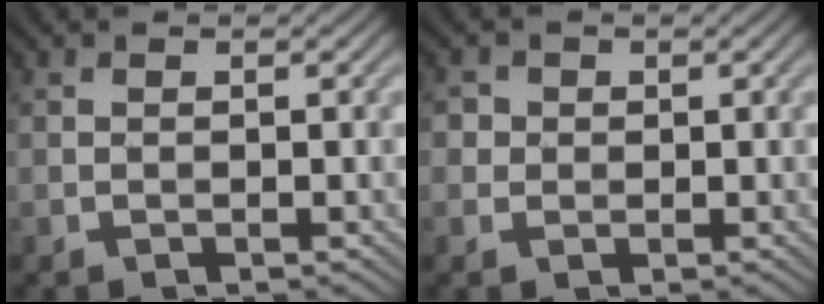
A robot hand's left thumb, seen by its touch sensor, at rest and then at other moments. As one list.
[{"total": 2.1, "force": [0.5, 1.9, 0.5], "torque": [-0.013, -0.003, 0.011]}]